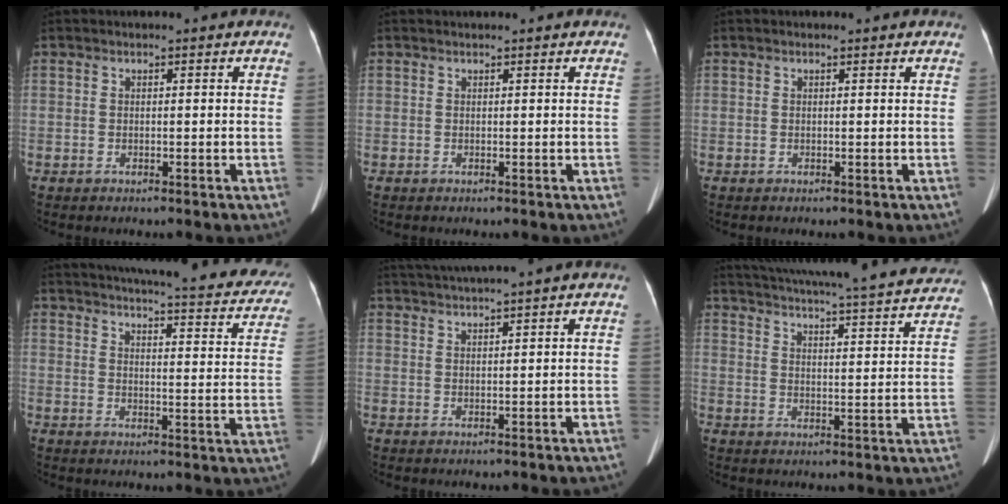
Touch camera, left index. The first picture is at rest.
{"total": 1.3, "force": [1.3, 0.4, 0.1], "torque": [-0.010, 0.023, 0.014]}
{"total": 0.7, "force": [0.6, 0.3, 0.0], "torque": [-0.011, 0.010, 0.008]}
{"total": 28.2, "force": [24.5, 4.9, 13.1], "torque": [-0.184, -0.050, 0.272]}
{"total": 6.7, "force": [5.9, -1.7, 2.5], "torque": [-0.042, 0.022, 0.093]}
{"total": 28.8, "force": [26.5, 2.8, 11.1], "torque": [-0.190, -0.040, 0.327]}